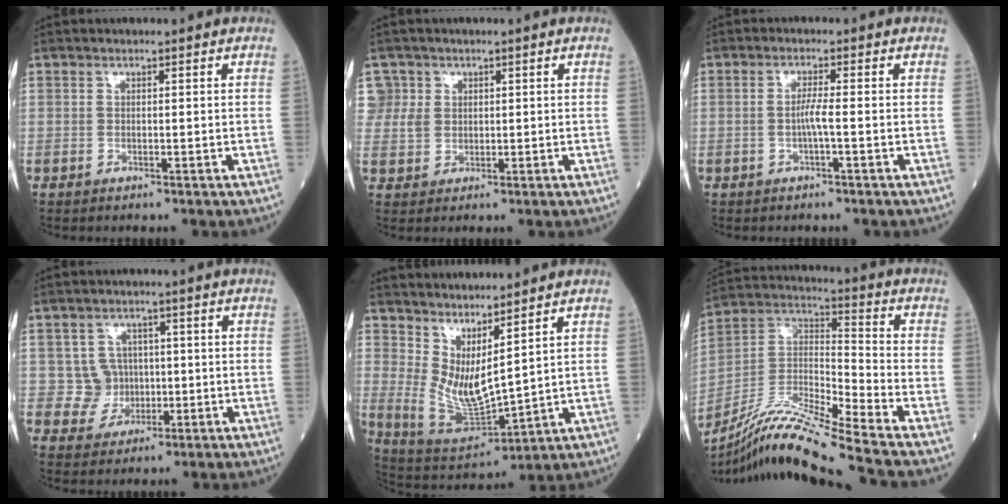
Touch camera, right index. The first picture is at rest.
{"total": 3.8, "force": [1.3, 3.5, -0.2], "torque": [0.022, 0.012, 0.024]}
{"total": 2.2, "force": [-0.6, -0.2, 2.1], "torque": [-0.039, 0.000, -0.013]}
{"total": 4.4, "force": [0.2, 4.4, 0.2], "torque": [0.008, 0.011, 0.007]}
{"total": 9.2, "force": [4.6, 1.8, 7.7], "torque": [-0.161, -0.022, 0.107]}
{"total": 17.6, "force": [-14.8, -1.9, 9.3], "torque": [-0.191, -0.010, -0.276]}